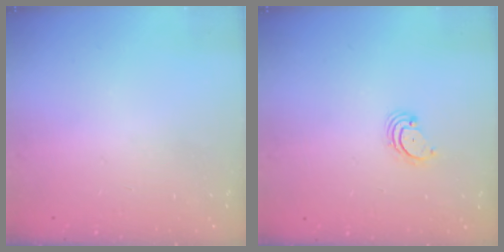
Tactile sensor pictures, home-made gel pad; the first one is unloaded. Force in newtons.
{"total": 2.7, "press": 2.7, "slide": 0.3}